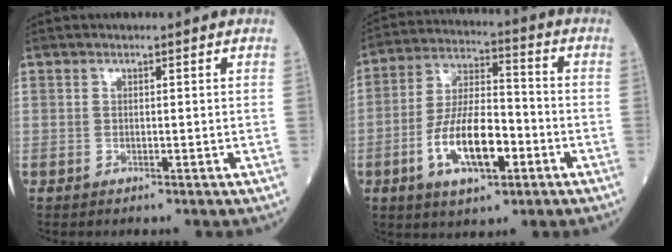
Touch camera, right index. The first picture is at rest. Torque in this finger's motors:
{"motor_torque": [0.64, -0.38, 0.84, 0.21]}